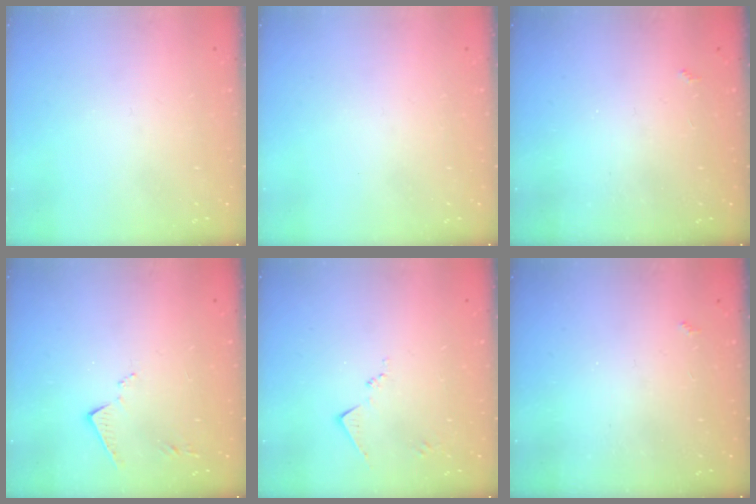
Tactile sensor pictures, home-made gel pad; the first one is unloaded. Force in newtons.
{"total": 0.0}
{"total": 2.1, "press": 2.1, "slide": 0.4}
{"total": 8.0, "press": 8.0, "slide": 0.1}
{"total": 7.8, "press": 7.7, "slide": 0.8}
{"total": 2.1, "press": 2.1, "slide": 0.4}